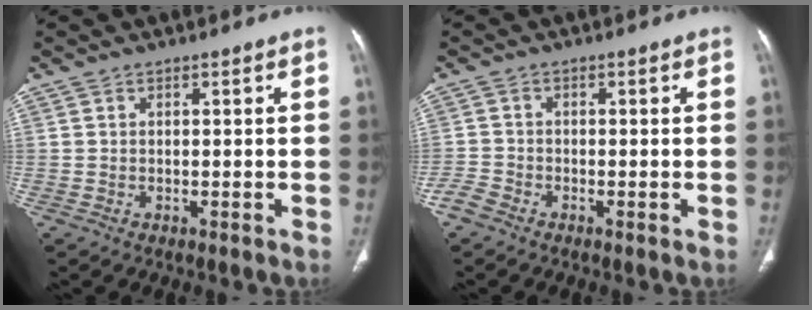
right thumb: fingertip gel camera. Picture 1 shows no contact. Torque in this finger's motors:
{"motor_torque": [1.58, 1.28, -0.02, -0.90, -0.03]}